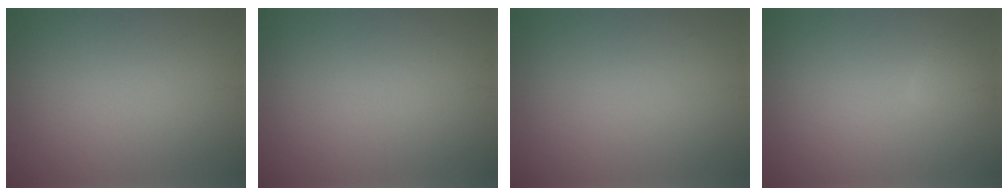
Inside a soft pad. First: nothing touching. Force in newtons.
{"total": 0.0}
{"total": 0.0}
{"total": 1.2, "press": 1.2, "slide": 0.1}